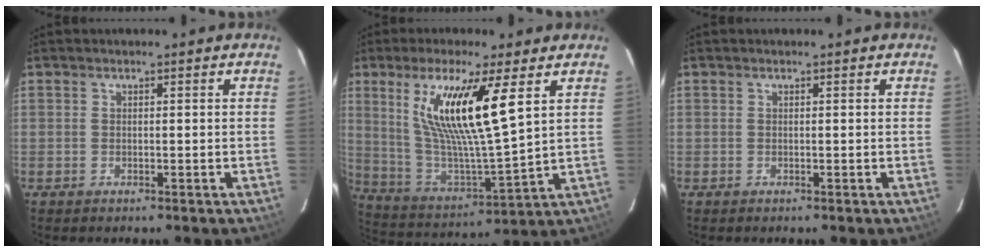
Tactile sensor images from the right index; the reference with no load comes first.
{"total": 17.3, "force": [7.1, 1.9, 15.6], "torque": [-0.285, -0.009, 0.145]}
{"total": 0.0}